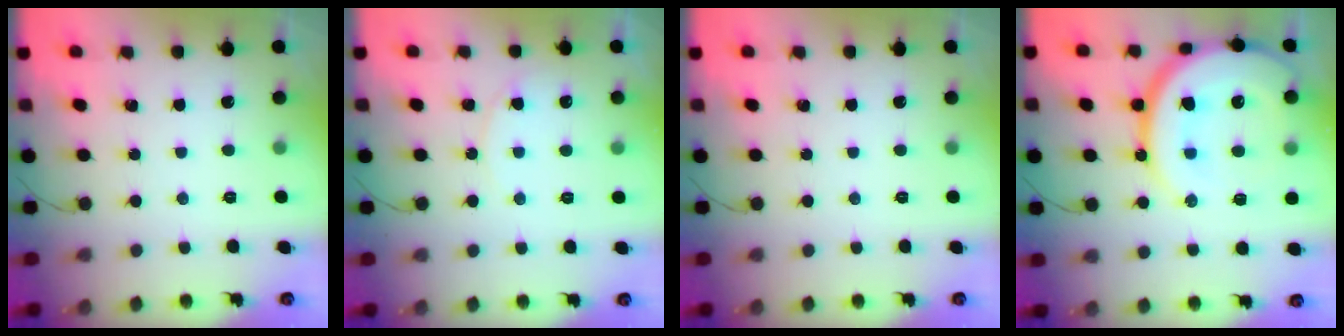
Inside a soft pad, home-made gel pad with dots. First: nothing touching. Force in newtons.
{"total": 4.9, "press": 4.8, "slide": 0.6}
{"total": 0.0}
{"total": 24.4, "press": 24.3, "slide": 2.5}